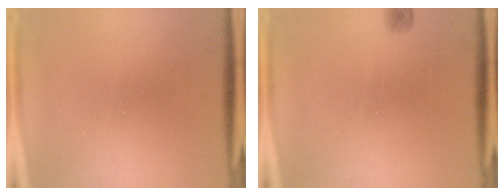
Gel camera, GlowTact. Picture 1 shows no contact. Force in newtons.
{"total": 1.3}